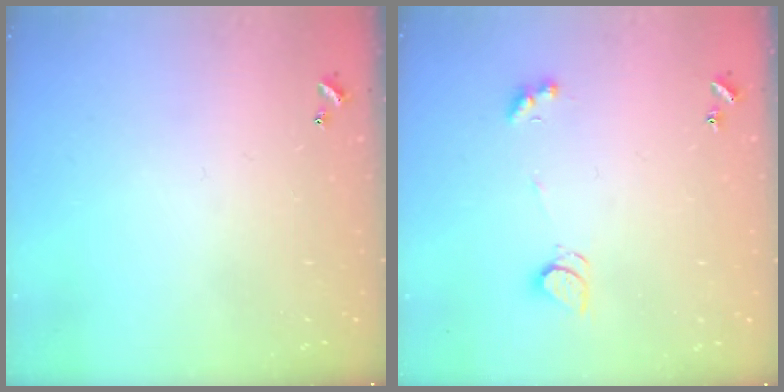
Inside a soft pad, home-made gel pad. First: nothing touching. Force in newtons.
{"total": 2.2, "press": 2.2, "slide": 0.4}